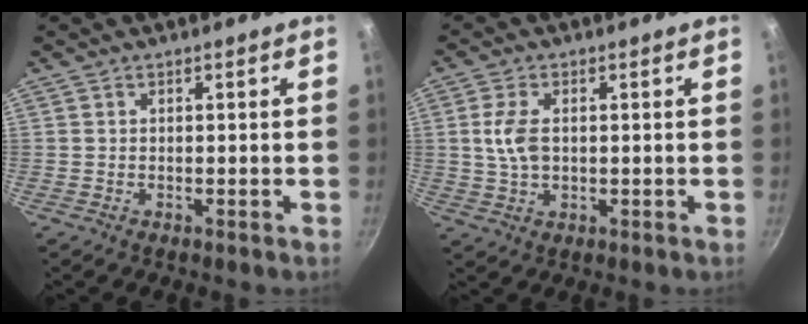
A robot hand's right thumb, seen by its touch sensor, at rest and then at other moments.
{"total": 5.8, "force": [0.7, 3.5, 4.6], "torque": [-0.091, 0.003, 0.012]}